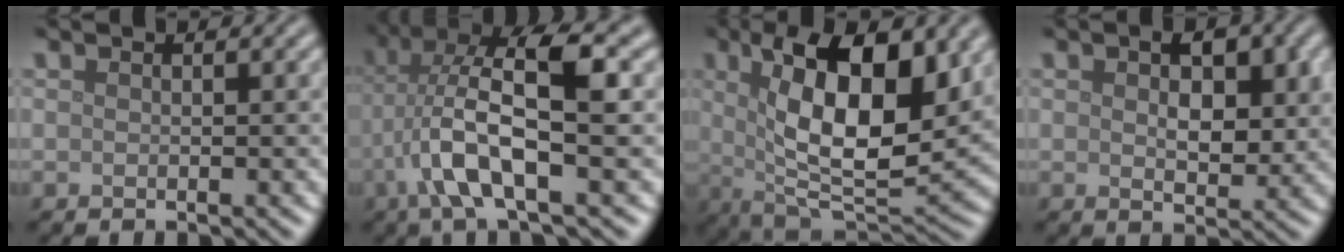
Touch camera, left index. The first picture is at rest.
{"total": 8.5, "force": [-0.9, 2.4, 8.1], "torque": [-0.165, 0.024, -0.023]}
{"total": 12.1, "force": [2.7, 4.9, 10.8], "torque": [-0.164, -0.003, 0.041]}
{"total": 4.5, "force": [1.0, 2.4, 3.6], "torque": [-0.048, -0.004, 0.018]}